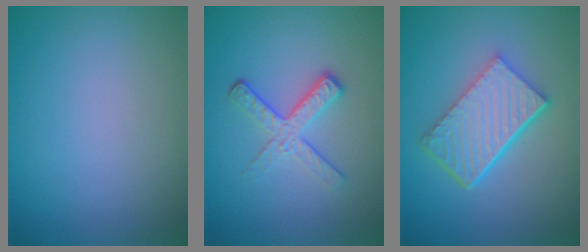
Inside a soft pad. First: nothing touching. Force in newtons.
{"total": 3.5, "press": 2.3, "slide": 2.7}
{"total": 6.6, "press": 4.4, "slide": 4.9}